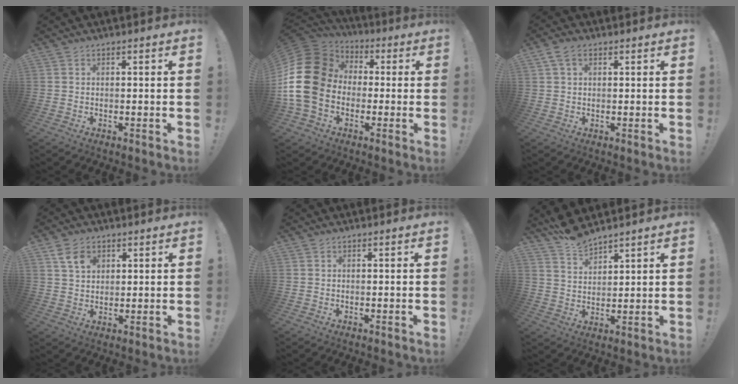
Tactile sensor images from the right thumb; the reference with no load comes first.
{"total": 20.7, "force": [-0.4, 16.2, 12.8], "torque": [-0.251, 0.020, 0.011]}
{"total": 4.0, "force": [1.7, 2.4, 2.7], "torque": [-0.053, 0.006, 0.034]}
{"total": 6.3, "force": [3.0, 4.2, 3.5], "torque": [-0.053, -0.006, 0.055]}
{"total": 0.0}
{"total": 6.8, "force": [6.5, 1.4, 1.5], "torque": [-0.040, -0.039, 0.123]}